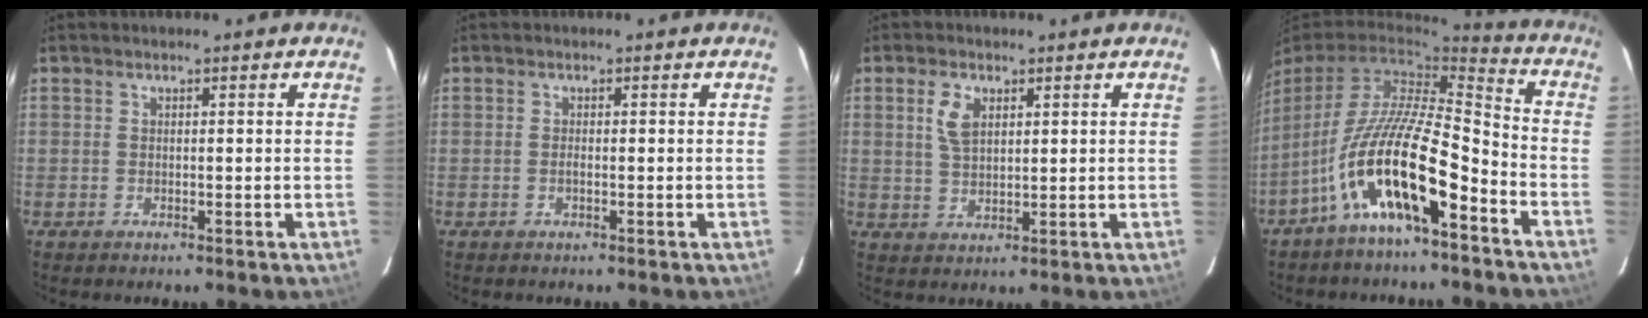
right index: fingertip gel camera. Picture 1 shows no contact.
{"total": 0.6, "force": [-0.3, 0.1, 0.5], "torque": [-0.008, 0.002, -0.007]}
{"total": 4.8, "force": [1.8, 2.7, 3.5], "torque": [-0.069, 0.007, 0.036]}
{"total": 15.6, "force": [-8.6, 3.5, 12.6], "torque": [-0.233, -0.008, -0.160]}